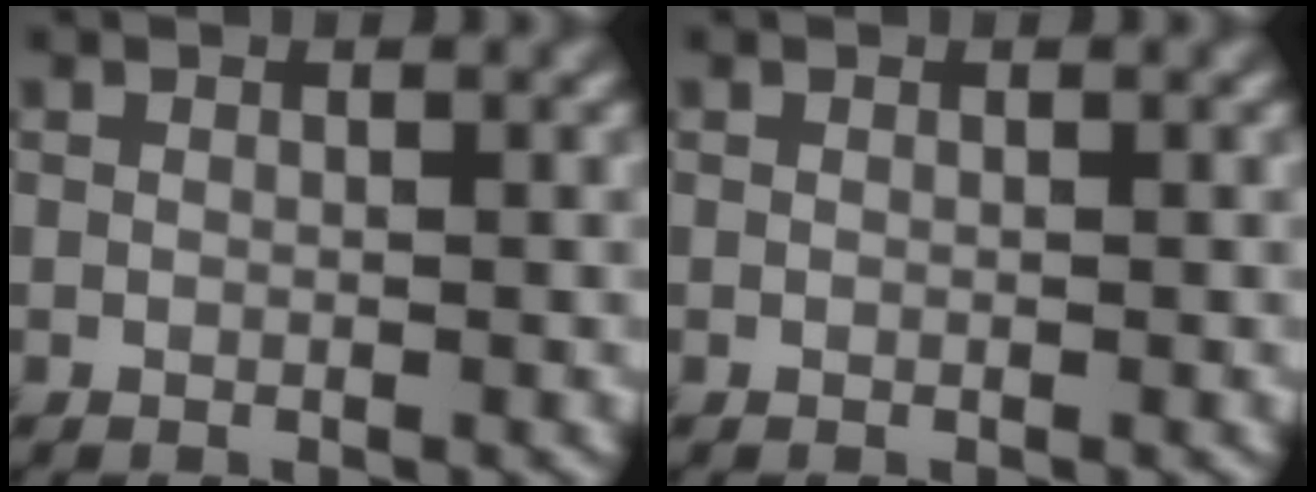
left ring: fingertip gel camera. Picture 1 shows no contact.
{"total": 0.0}